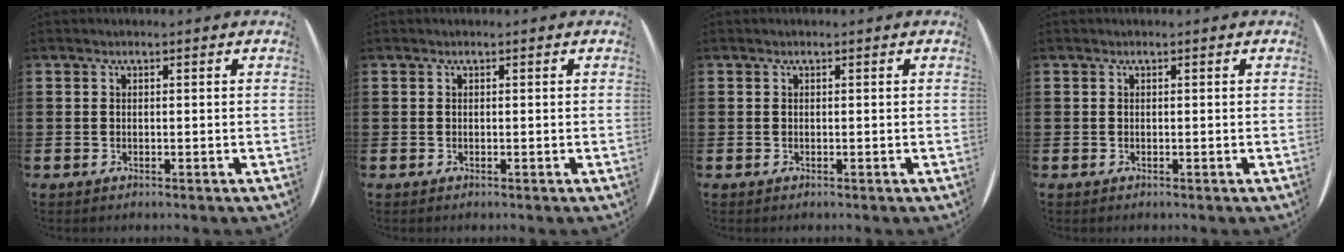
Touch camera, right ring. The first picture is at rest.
{"total": 0.0}
{"total": 0.0}
{"total": 0.0}